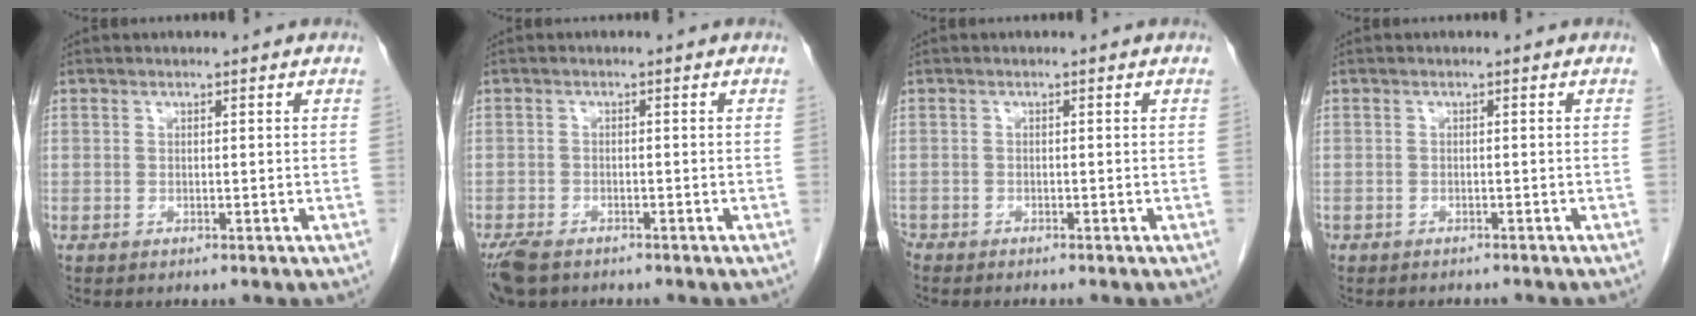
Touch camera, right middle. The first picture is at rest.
{"total": 5.1, "force": [-3.8, 2.2, 2.4], "torque": [-0.048, -0.010, -0.063]}
{"total": 2.9, "force": [-2.7, 0.4, 0.9], "torque": [-0.014, -0.007, -0.044]}
{"total": 2.6, "force": [-2.4, 1.0, 0.5], "torque": [-0.009, -0.002, -0.031]}